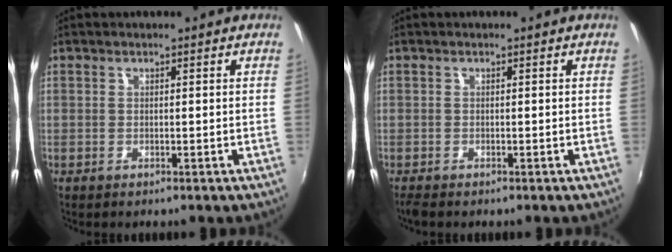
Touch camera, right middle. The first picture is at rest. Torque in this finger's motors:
{"motor_torque": [0.38, -0.40, 0.06, 0.00]}